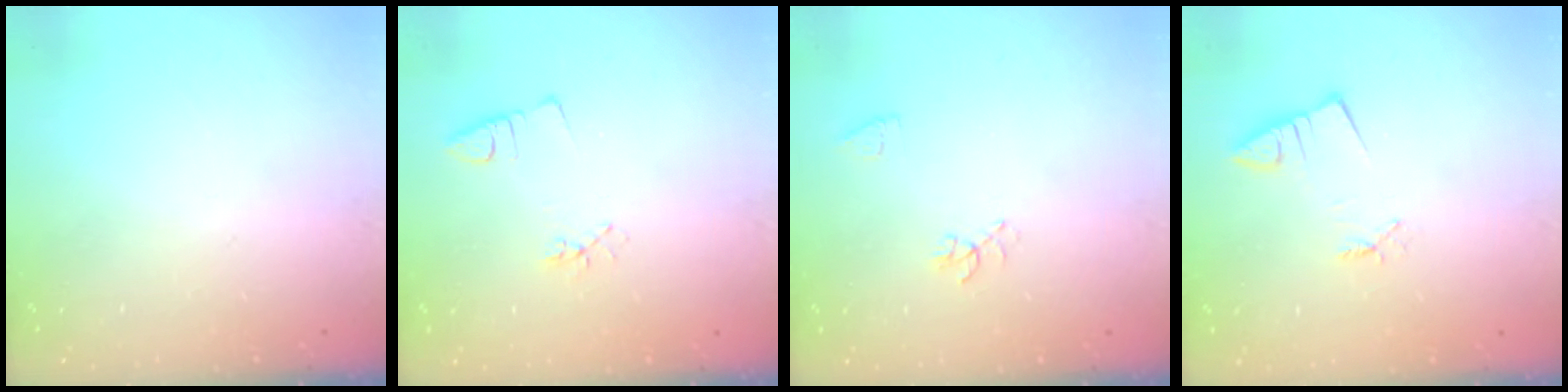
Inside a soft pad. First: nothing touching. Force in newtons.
{"total": 2.4, "press": 1.9, "slide": 1.5}
{"total": 3.9, "press": 3.7, "slide": 1.2}
{"total": 1.4, "press": 1.4, "slide": 0.1}